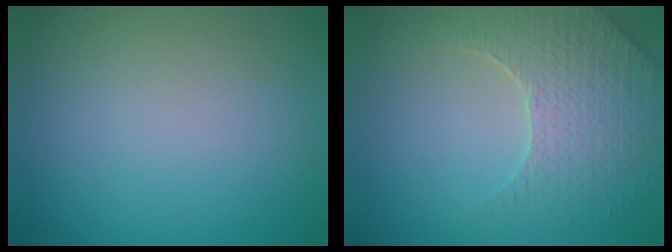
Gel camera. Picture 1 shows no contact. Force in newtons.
{"total": 3.8, "press": 3.7, "slide": 0.9}